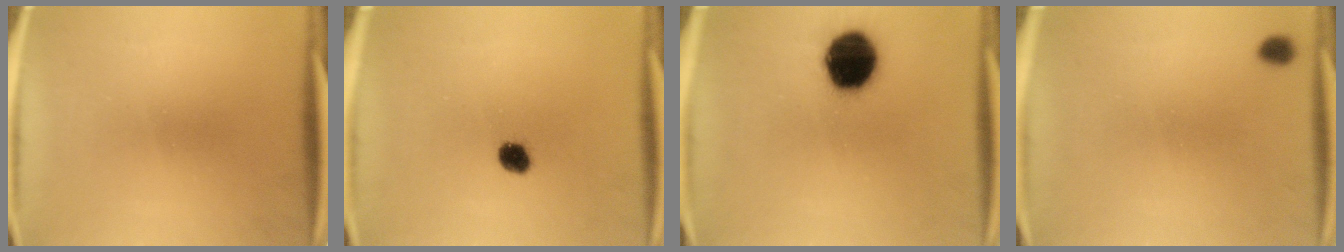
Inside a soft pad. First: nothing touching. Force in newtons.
{"total": 3.5}
{"total": 15.8}
{"total": 2.9}